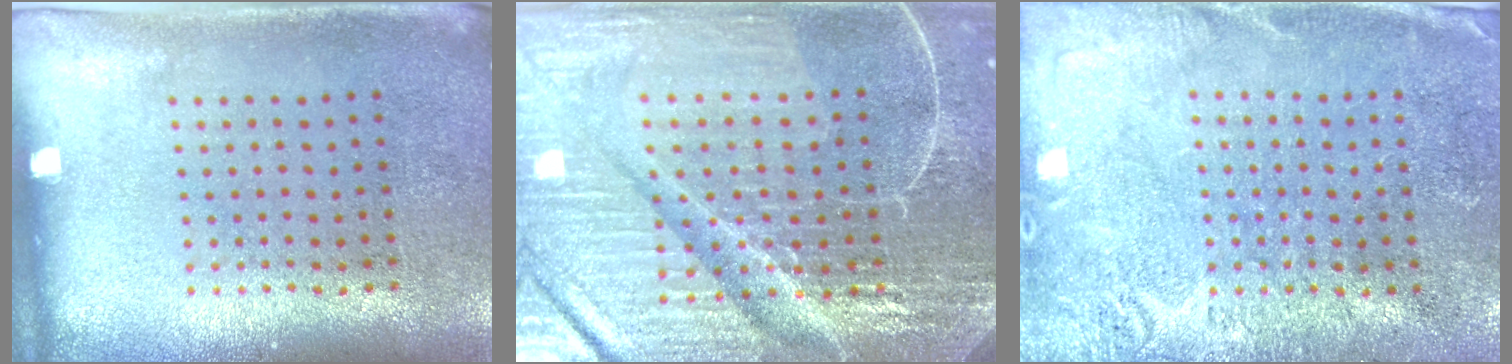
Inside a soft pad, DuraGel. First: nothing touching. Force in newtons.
{"total": 6.9, "press": 6.0, "slide": 3.4}
{"total": 2.7, "press": 2.7, "slide": 0.7}